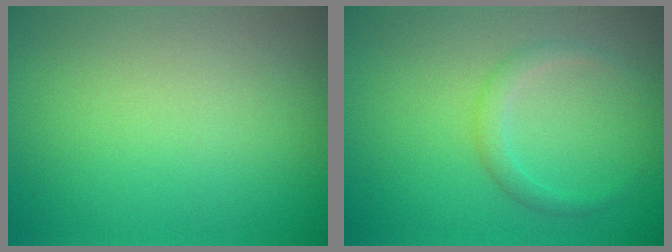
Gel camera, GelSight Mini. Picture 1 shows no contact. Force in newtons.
{"total": 1.5, "press": 1.5, "slide": 0.0}